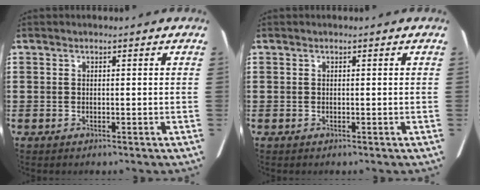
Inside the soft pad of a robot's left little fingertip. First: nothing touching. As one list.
[{"total": 0.0}]